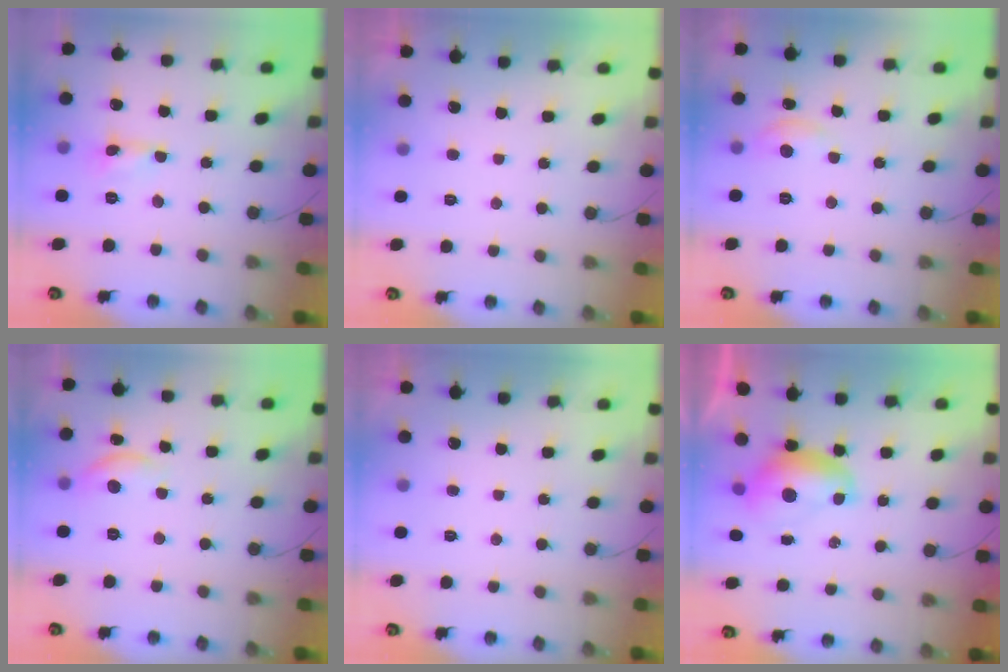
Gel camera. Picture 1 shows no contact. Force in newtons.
{"total": 0.0}
{"total": 4.4, "press": 4.4, "slide": 0.5}
{"total": 7.0, "press": 7.0, "slide": 0.6}
{"total": 0.0}
{"total": 7.7, "press": 7.6, "slide": 0.9}